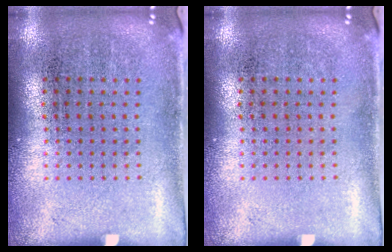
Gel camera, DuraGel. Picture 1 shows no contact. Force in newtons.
{"total": 0.0}